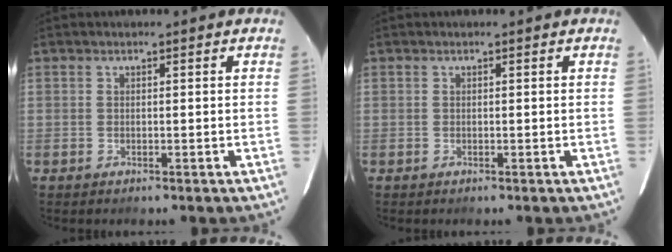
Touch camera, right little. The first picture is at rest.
{"total": 0.0}